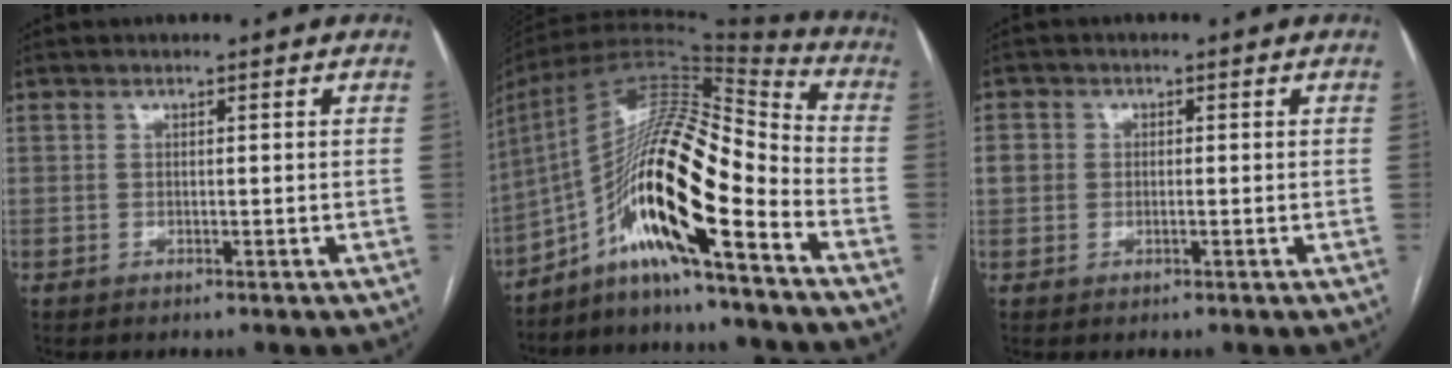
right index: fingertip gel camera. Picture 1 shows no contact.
{"total": 18.8, "force": [-8.8, 2.5, 16.4], "torque": [-0.314, 0.018, -0.155]}
{"total": 2.5, "force": [0.1, 2.2, 1.0], "torque": [-0.022, 0.012, 0.003]}